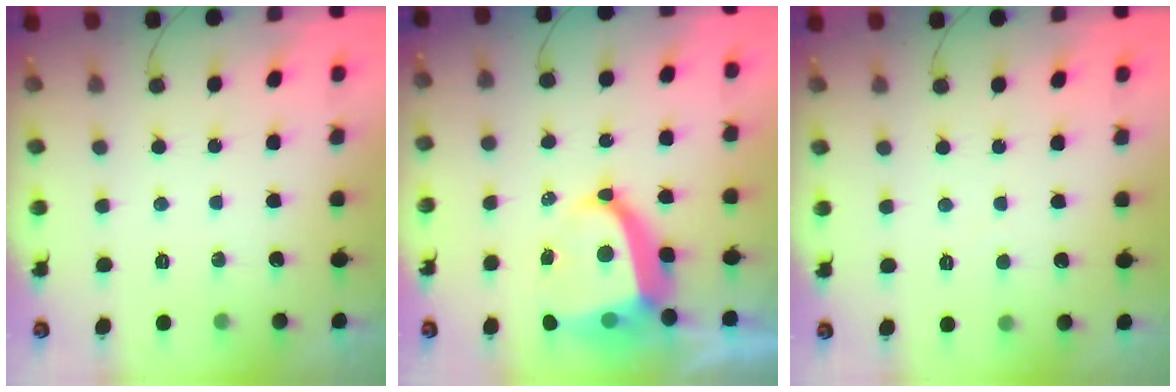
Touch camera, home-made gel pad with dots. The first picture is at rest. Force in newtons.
{"total": 11.0, "press": 10.9, "slide": 1.8}
{"total": 1.7, "press": 1.7, "slide": 0.1}